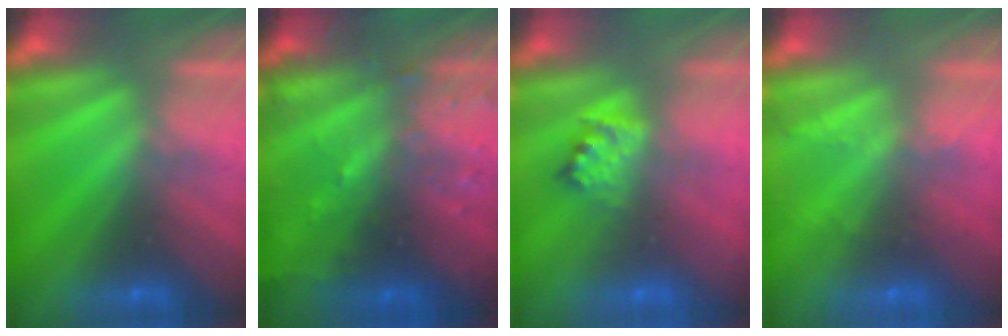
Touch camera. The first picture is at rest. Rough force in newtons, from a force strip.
{"total": 6.5}
{"total": 2.4}
{"total": 2.1}